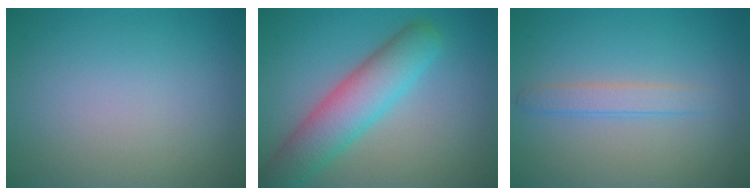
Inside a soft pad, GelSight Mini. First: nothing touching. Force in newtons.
{"total": 6.4, "press": 6.4, "slide": 0.4}
{"total": 1.8, "press": 1.8, "slide": 0.1}